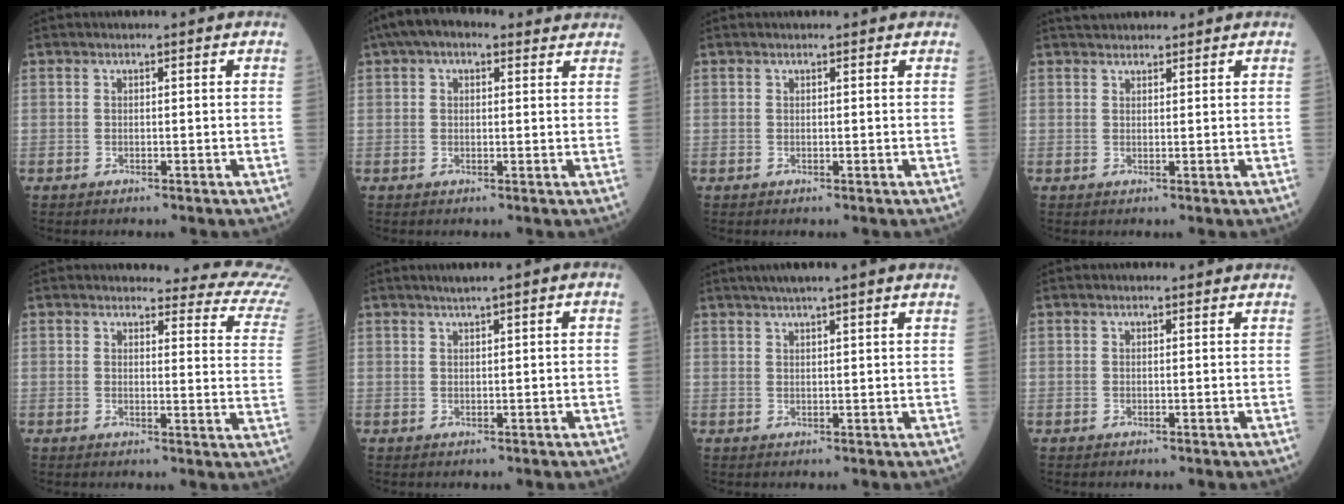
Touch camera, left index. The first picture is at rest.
{"total": 8.1, "force": [5.7, 3.6, 4.4], "torque": [-0.070, 0.050, 0.084]}
{"total": 1.5, "force": [1.3, 0.6, 0.3], "torque": [-0.008, 0.008, 0.009]}
{"total": 5.2, "force": [4.8, 1.5, 1.4], "torque": [-0.013, 0.035, 0.069]}
{"total": 13.2, "force": [12.8, 2.4, 2.3], "torque": [0.012, -0.081, 0.098]}
{"total": 2.0, "force": [1.1, 0.0, 1.7], "torque": [-0.032, 0.011, 0.020]}
{"total": 5.9, "force": [4.7, -0.5, 3.5], "torque": [-0.056, 0.027, 0.072]}
{"total": 0.6, "force": [0.5, 0.4, 0.0], "torque": [-0.009, -0.001, 0.003]}